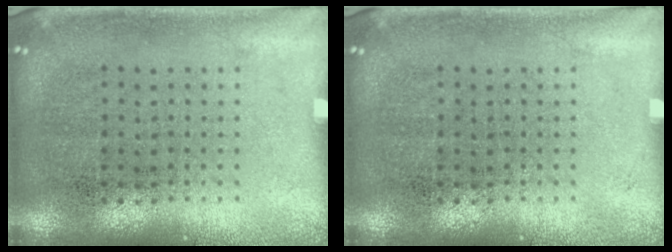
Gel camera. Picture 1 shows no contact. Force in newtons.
{"total": 0.0}